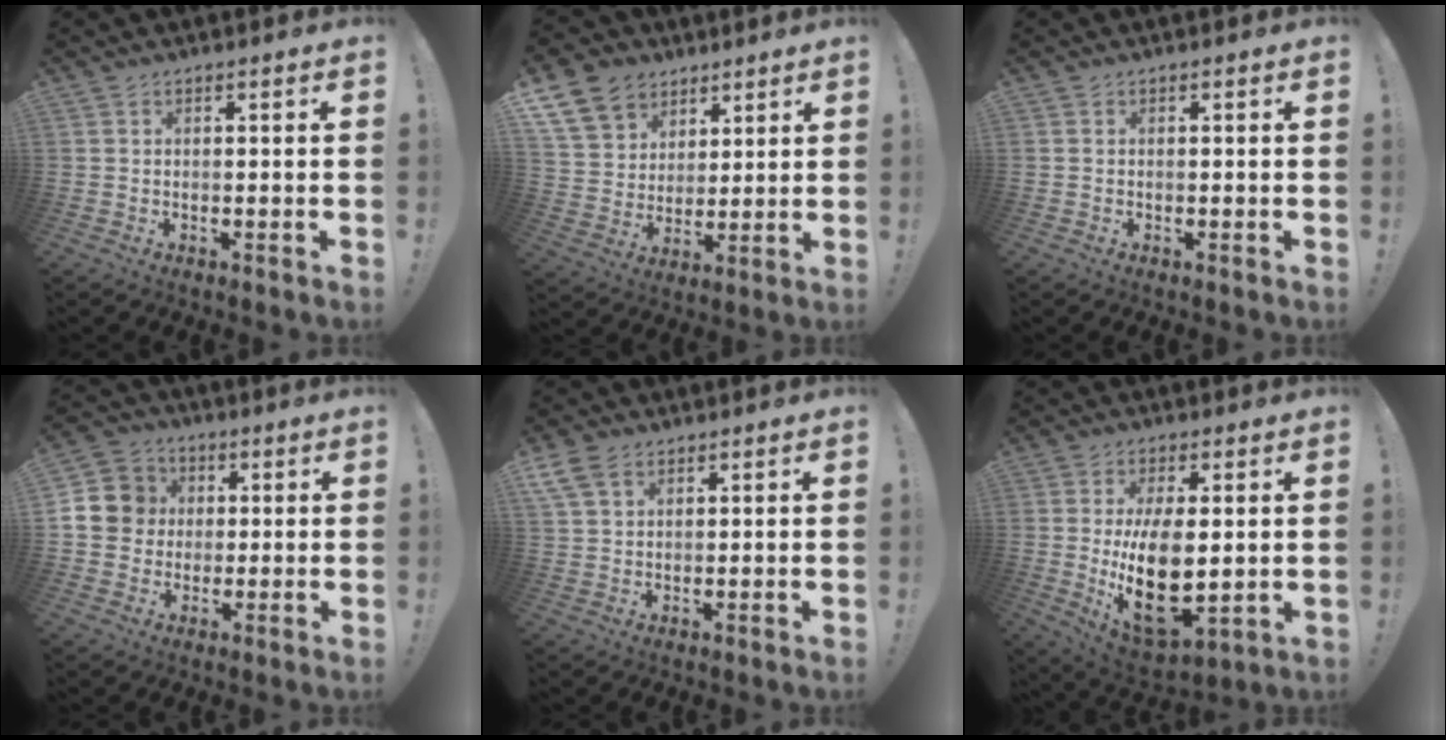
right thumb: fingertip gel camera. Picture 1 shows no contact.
{"total": 14.5, "force": [7.9, 11.0, 5.1], "torque": [-0.084, -0.043, 0.159]}
{"total": 0.0}
{"total": 10.4, "force": [0.8, 9.9, 3.0], "torque": [-0.039, 0.011, 0.021]}
{"total": 7.1, "force": [4.0, 4.3, 3.9], "torque": [-0.084, -0.006, 0.080]}
{"total": 17.6, "force": [-0.2, 9.1, 15.0], "torque": [-0.255, -0.034, 0.005]}